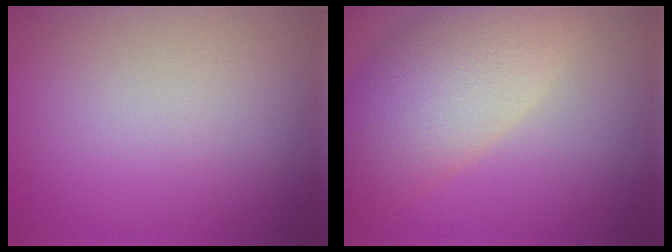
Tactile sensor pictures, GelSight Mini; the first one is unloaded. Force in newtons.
{"total": 8.8, "press": 8.8, "slide": 0.6}